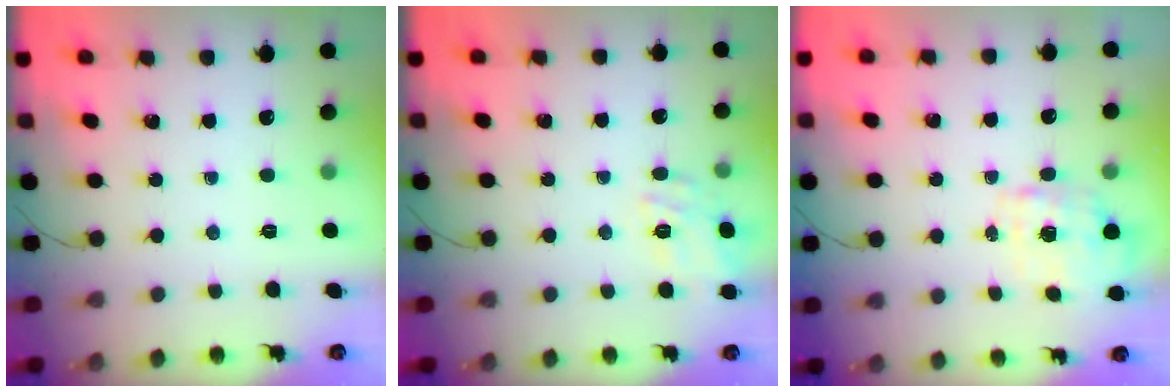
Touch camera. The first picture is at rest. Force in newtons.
{"total": 14.0, "press": 14.0, "slide": 0.5}
{"total": 1.8, "press": 1.7, "slide": 0.6}